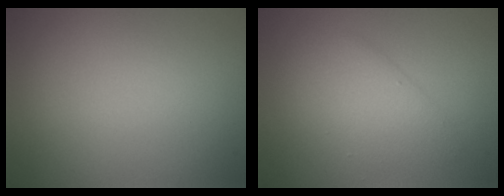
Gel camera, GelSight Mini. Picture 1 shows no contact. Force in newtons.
{"total": 3.0, "press": 3.0, "slide": 0.3}